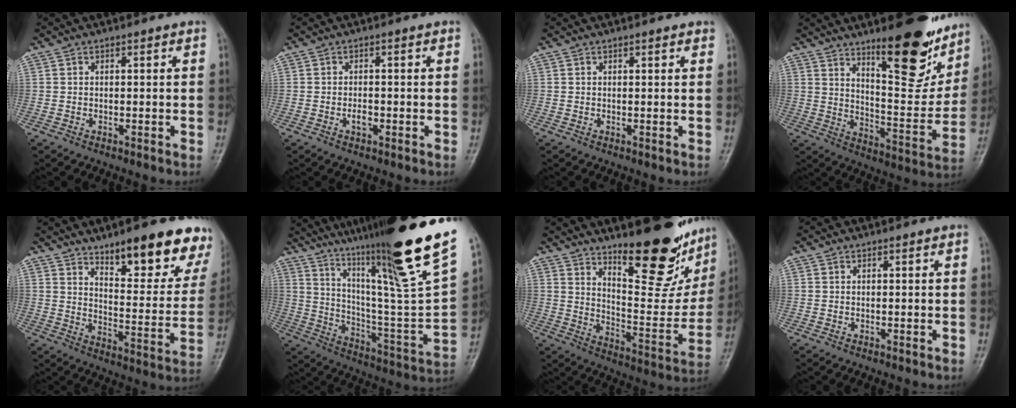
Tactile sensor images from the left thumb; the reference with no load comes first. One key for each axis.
{"total": 1.7, "fx": -0.6, "fy": 1.0, "fz": 1.2, "tx": -0.019, "ty": 0.004, "tz": -0.012}
{"total": 0.8, "fx": 0.6, "fy": 0.3, "fz": 0.5, "tx": -0.007, "ty": -0.002, "tz": 0.006}
{"total": 19.1, "fx": 12.6, "fy": 6.1, "fz": 13.0, "tx": -0.131, "ty": -0.085, "tz": 0.195}
{"total": 17.5, "fx": 11.6, "fy": 5.8, "fz": 11.7, "tx": -0.097, "ty": -0.067, "tz": 0.163}
{"total": 32.1, "fx": 21.6, "fy": 2.6, "fz": 23.6, "tx": -0.359, "ty": -0.109, "tz": 0.338}
{"total": 20.5, "fx": 14.6, "fy": 6.7, "fz": 12.6, "tx": -0.122, "ty": -0.110, "tz": 0.221}
{"total": 0.0}